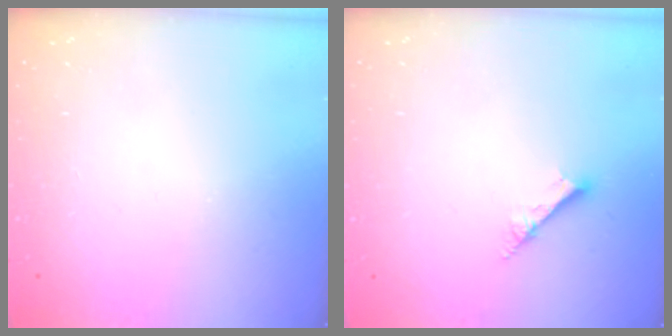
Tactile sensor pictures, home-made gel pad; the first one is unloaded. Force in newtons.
{"total": 3.1, "press": 3.1, "slide": 0.0}